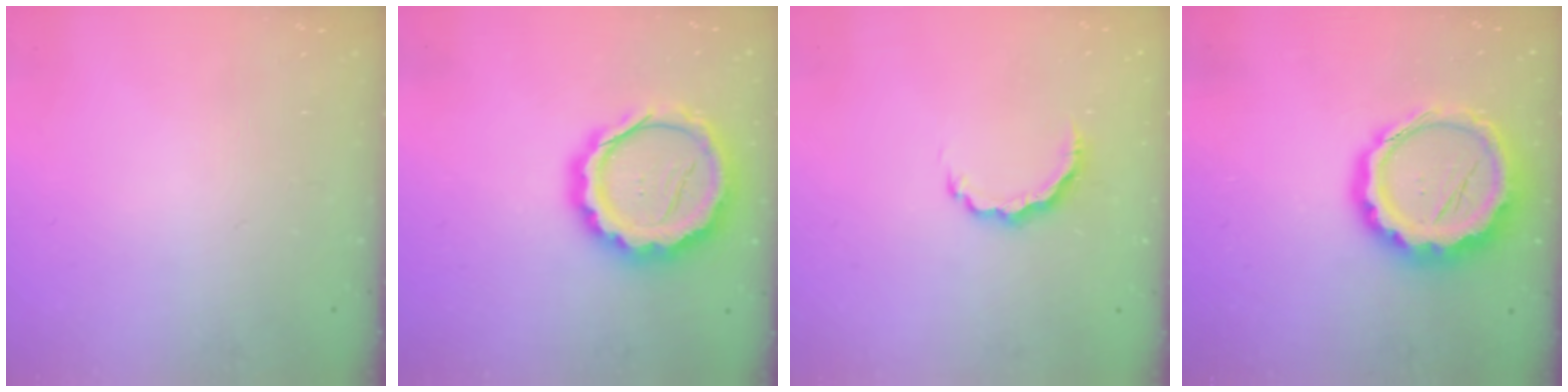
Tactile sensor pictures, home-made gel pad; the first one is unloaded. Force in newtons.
{"total": 18.0, "press": 17.7, "slide": 3.4}
{"total": 6.0, "press": 6.0, "slide": 0.9}
{"total": 15.0, "press": 14.6, "slide": 3.2}